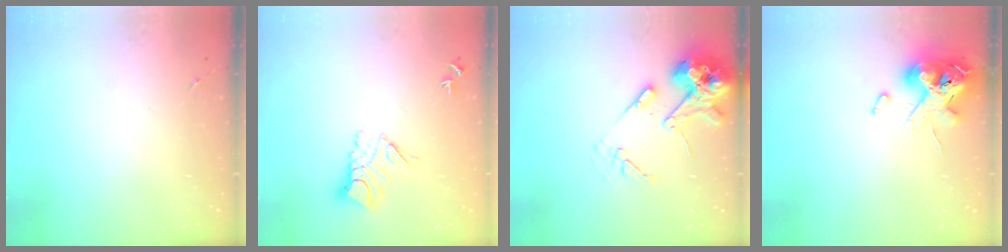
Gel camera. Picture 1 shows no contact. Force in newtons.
{"total": 9.8, "press": 9.8, "slide": 0.9}
{"total": 14.9, "press": 14.7, "slide": 2.3}
{"total": 12.2, "press": 12.1, "slide": 2.0}